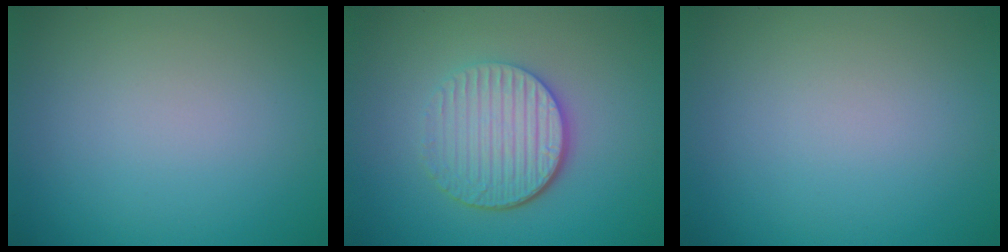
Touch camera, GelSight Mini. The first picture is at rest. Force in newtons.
{"total": 5.1, "press": 3.9, "slide": 3.3}
{"total": 0.0}